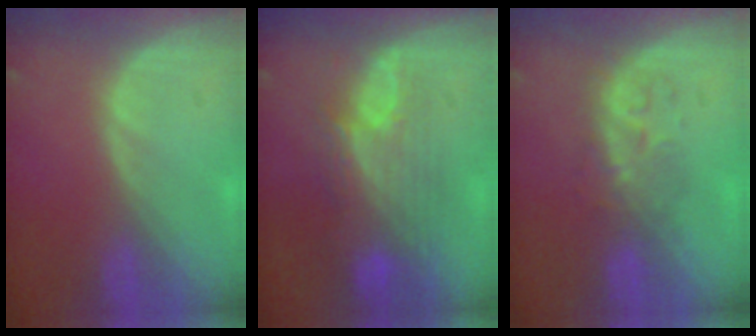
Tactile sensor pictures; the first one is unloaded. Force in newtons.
{"total": 9.7, "press": 8.2, "slide": 5.2}
{"total": 4.6, "press": 4.5, "slide": 1.1}